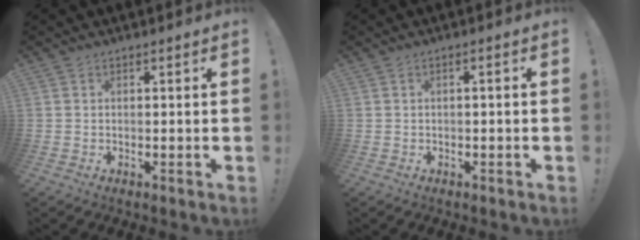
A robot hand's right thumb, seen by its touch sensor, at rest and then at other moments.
{"total": 1.5, "force": [-0.9, -0.1, 1.1], "torque": [-0.017, 0.001, -0.017]}